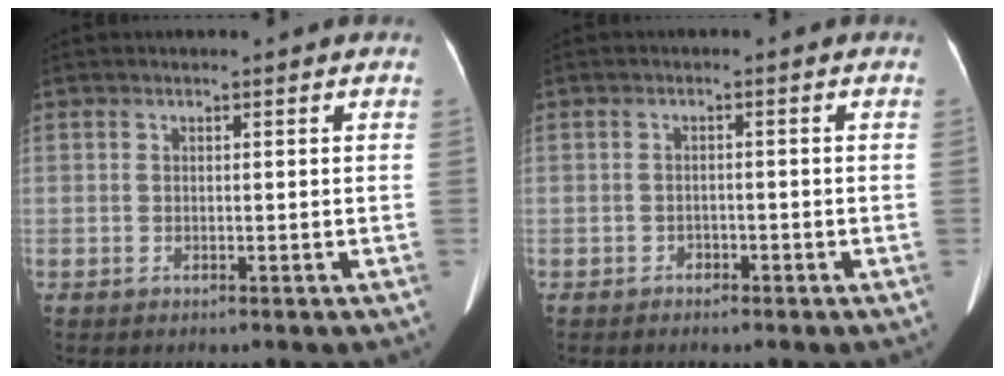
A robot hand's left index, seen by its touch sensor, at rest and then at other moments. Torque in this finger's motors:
{"motor_torque": [-0.15, 0.18, 0.04, -0.01]}